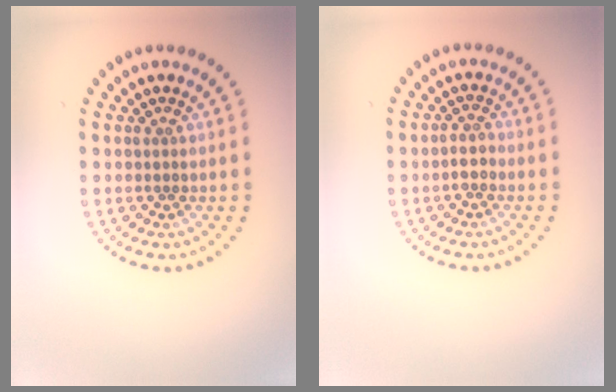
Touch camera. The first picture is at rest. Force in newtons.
{"total": 1.3, "press": 1.2, "slide": 0.6}